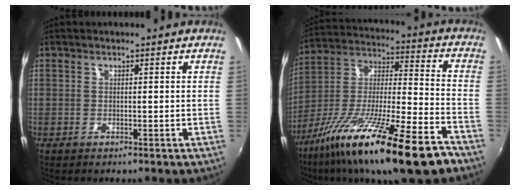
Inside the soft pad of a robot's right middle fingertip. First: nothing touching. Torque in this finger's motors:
{"motor_torque": [1.24, -0.90, 1.05, 0.21]}